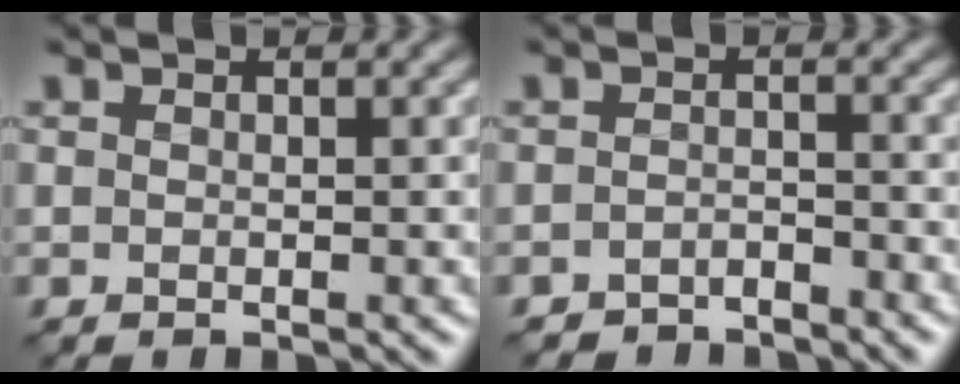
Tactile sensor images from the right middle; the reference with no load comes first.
{"total": 1.9, "force": [-1.8, 0.0, -0.3], "torque": [0.005, 0.006, -0.037]}